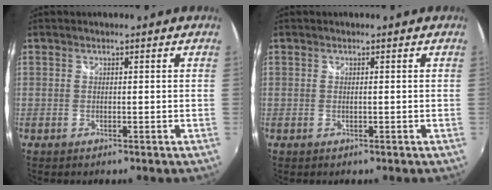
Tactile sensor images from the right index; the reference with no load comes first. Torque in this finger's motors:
{"motor_torque": [-0.70, 0.71, 0.00, 0.00]}